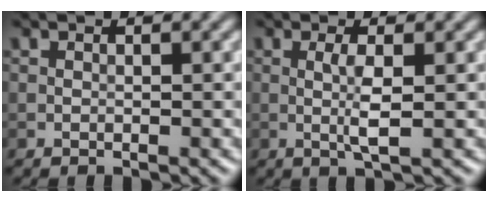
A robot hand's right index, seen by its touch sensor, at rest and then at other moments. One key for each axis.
{"total": 2.3, "fx": 0.0, "fy": 0.2, "fz": 2.3, "tx": -0.046, "ty": 0.001, "tz": -0.002}